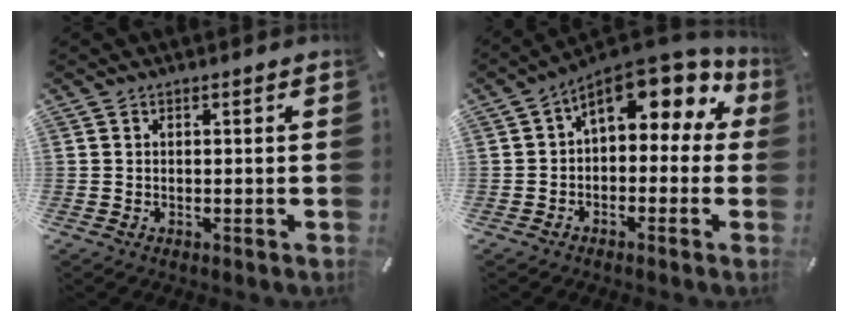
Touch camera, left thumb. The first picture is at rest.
{"total": 10.6, "force": [5.8, 5.3, 7.0], "torque": [-0.104, -0.044, 0.101]}